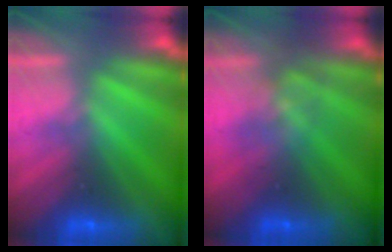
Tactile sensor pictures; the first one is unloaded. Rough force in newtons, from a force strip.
{"total": 2.3}